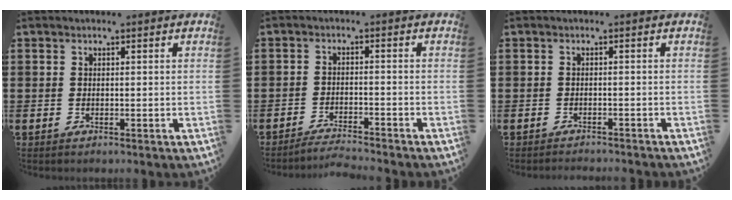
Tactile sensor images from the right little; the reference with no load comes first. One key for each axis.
{"total": 2.4, "fx": -2.4, "fy": -0.3, "fz": 0.2, "tx": -0.005, "ty": 0.003, "tz": -0.049}
{"total": 1.0, "fx": -1.0, "fy": -0.1, "fz": 0.0, "tx": -0.001, "ty": 0.001, "tz": -0.020}